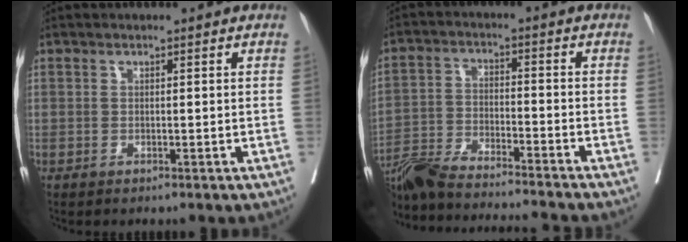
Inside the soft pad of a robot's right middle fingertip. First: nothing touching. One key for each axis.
{"total": 16.7, "fx": -15.5, "fy": -0.2, "fz": 6.4, "tx": -0.112, "ty": -0.016, "tz": -0.255}